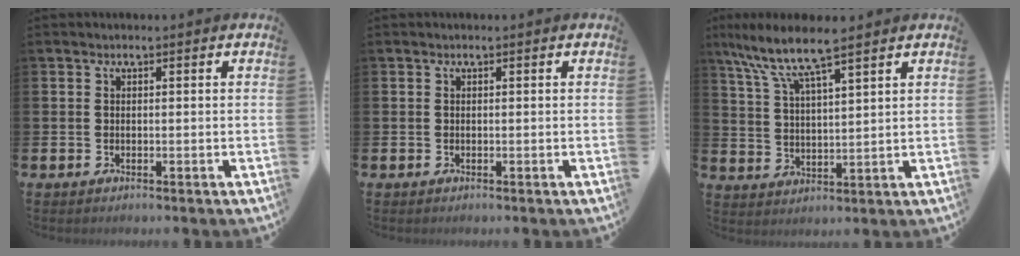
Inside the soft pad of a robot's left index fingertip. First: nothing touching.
{"total": 0.0}
{"total": 7.4, "force": [6.2, 1.0, 3.8], "torque": [-0.099, -0.025, 0.107]}